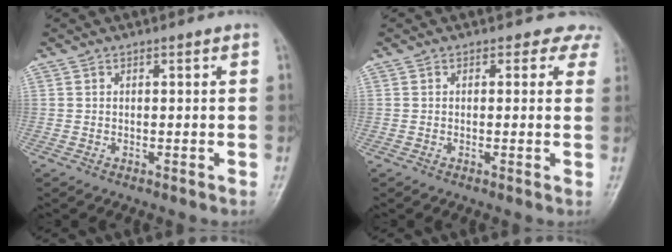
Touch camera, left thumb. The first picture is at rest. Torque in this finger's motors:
{"motor_torque": [0.09, -0.02, -0.40, -0.12, 0.00]}